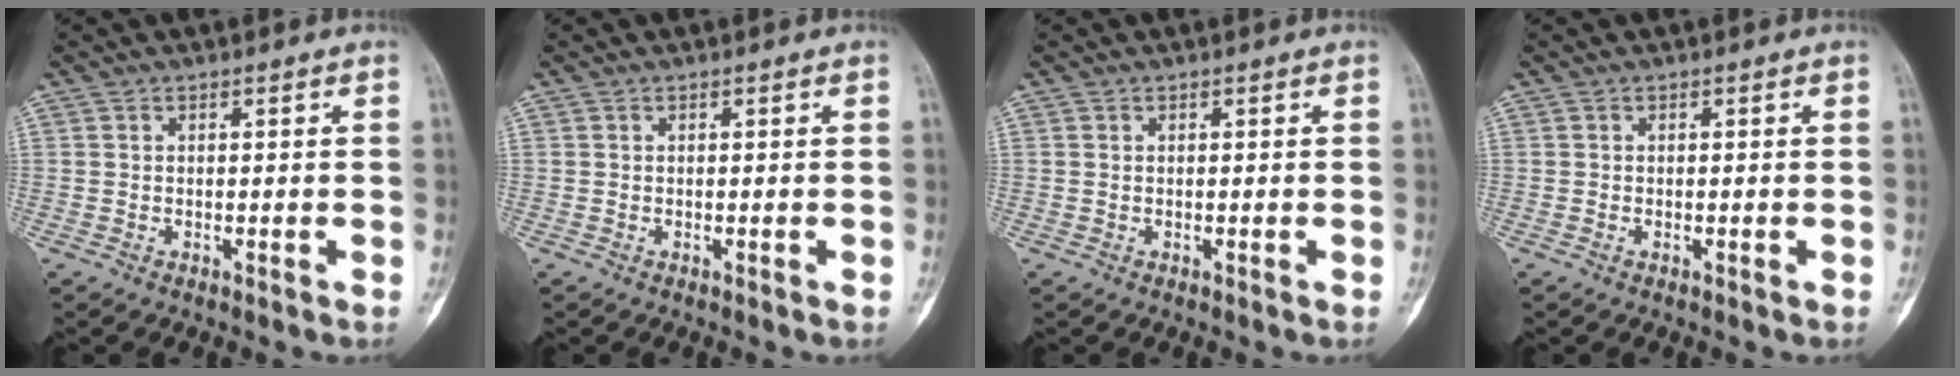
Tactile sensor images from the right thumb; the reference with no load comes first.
{"total": 0.0}
{"total": 0.0}
{"total": 0.0}